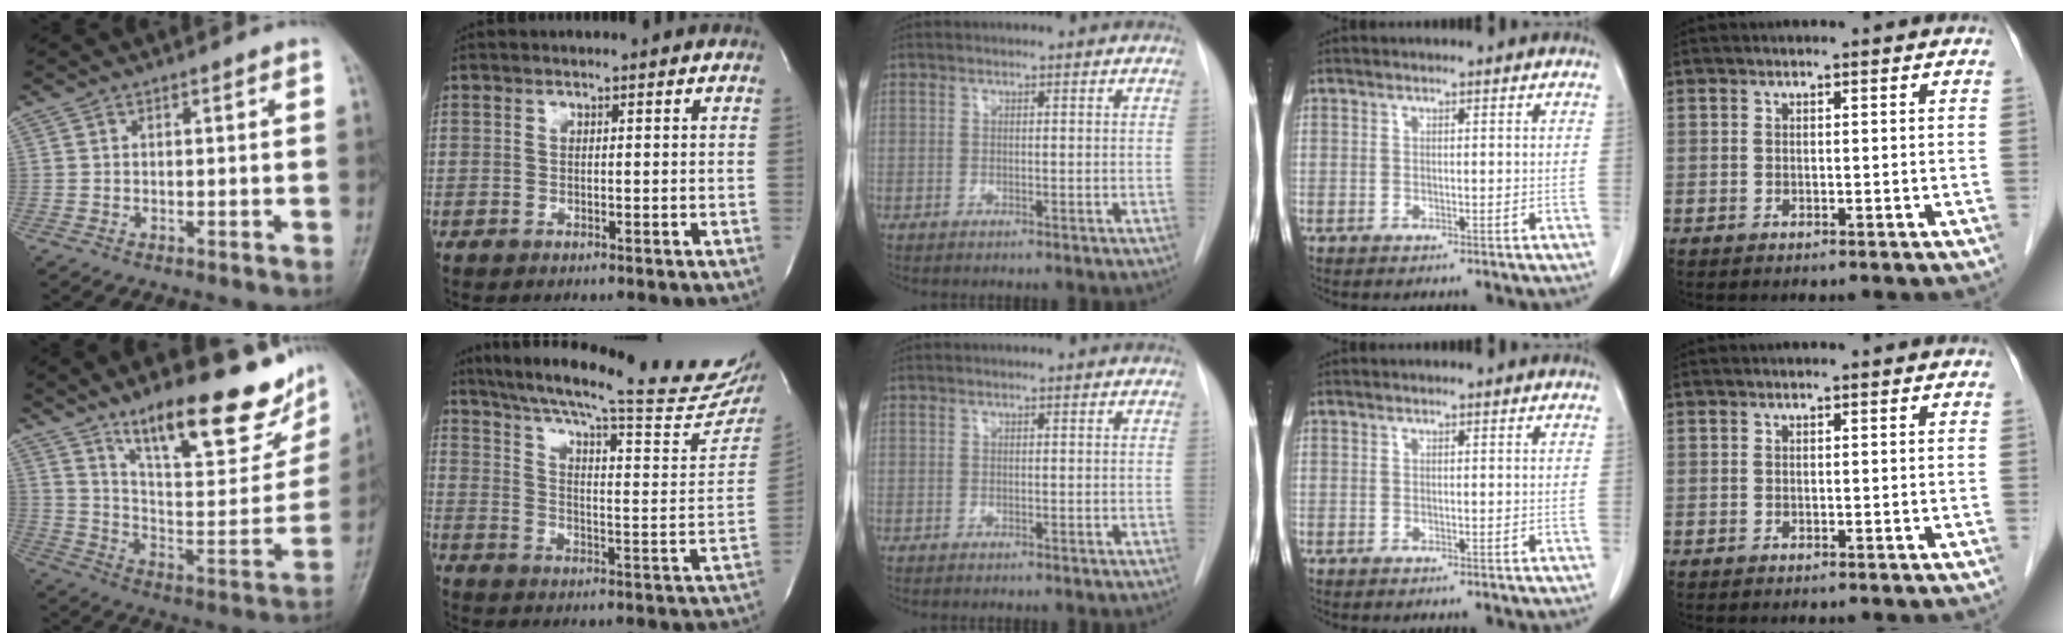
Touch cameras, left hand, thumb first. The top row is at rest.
{"thumb": {"total": 24.9, "force": [16.6, 7.5, 17.0], "torque": [-0.202, -0.073, 0.264]}, "index": {"total": 28.9, "force": [24.4, 2.7, 15.2], "torque": [-0.241, -0.058, 0.313]}}